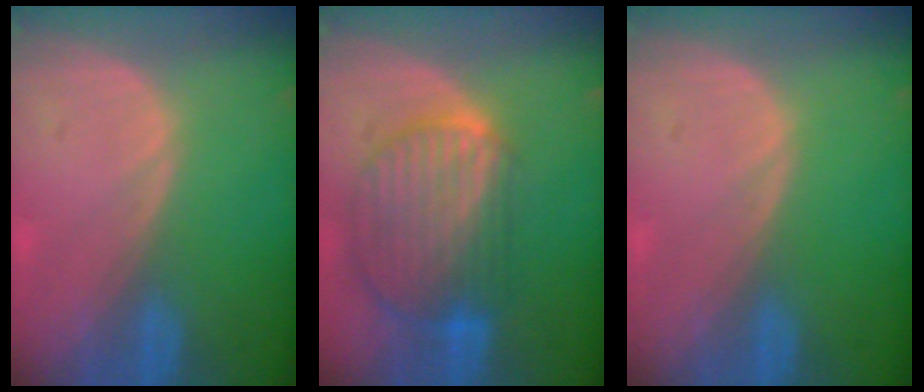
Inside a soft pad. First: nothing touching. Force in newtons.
{"total": 10.3, "press": 8.8, "slide": 5.4}
{"total": 0.0}